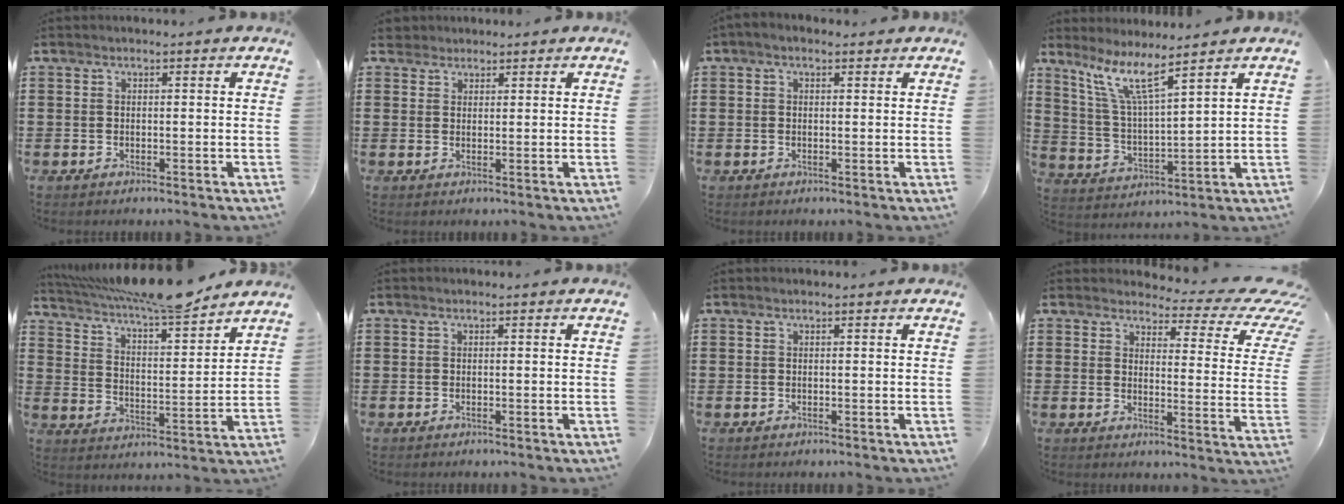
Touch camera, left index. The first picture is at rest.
{"total": 2.0, "force": [1.8, 1.0, 0.1], "torque": [-0.008, 0.007, 0.035]}
{"total": 1.1, "force": [0.2, 0.6, 0.8], "torque": [-0.017, 0.006, 0.002]}
{"total": 8.5, "force": [6.2, 0.8, 5.8], "torque": [-0.131, -0.028, 0.110]}
{"total": 8.8, "force": [7.8, 0.1, 4.0], "torque": [-0.097, -0.045, 0.133]}
{"total": 0.0}
{"total": 0.0}
{"total": 5.4, "force": [4.0, 1.7, 3.1], "torque": [-0.055, -0.029, 0.063]}